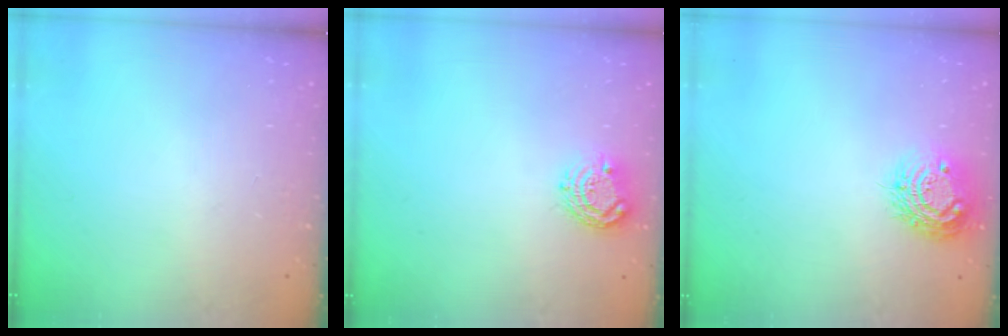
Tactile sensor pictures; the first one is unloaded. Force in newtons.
{"total": 8.3, "press": 8.3, "slide": 0.3}
{"total": 11.6, "press": 11.6, "slide": 0.8}